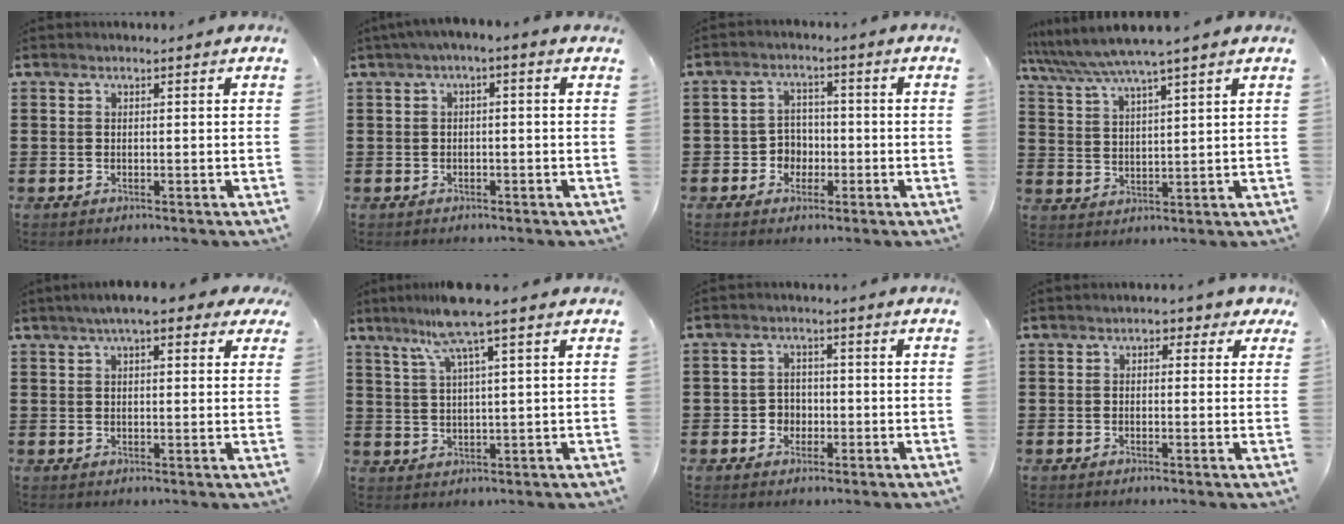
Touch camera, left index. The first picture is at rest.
{"total": 1.7, "force": [-1.0, 0.3, 1.3], "torque": [-0.028, -0.002, -0.024]}
{"total": 3.7, "force": [-1.5, 3.2, 1.1], "torque": [-0.032, 0.008, -0.032]}
{"total": 5.4, "force": [4.7, -0.3, 2.7], "torque": [-0.066, -0.022, 0.081]}
{"total": 5.5, "force": [3.6, 1.1, 4.0], "torque": [-0.078, 0.005, 0.061]}
{"total": 7.8, "force": [4.8, 0.2, 6.2], "torque": [-0.132, 0.003, 0.082]}
{"total": 2.7, "force": [-0.9, 2.4, 0.9], "torque": [-0.024, 0.004, -0.021]}
{"total": 1.9, "force": [0.5, 1.3, 1.2], "torque": [-0.022, 0.005, 0.004]}